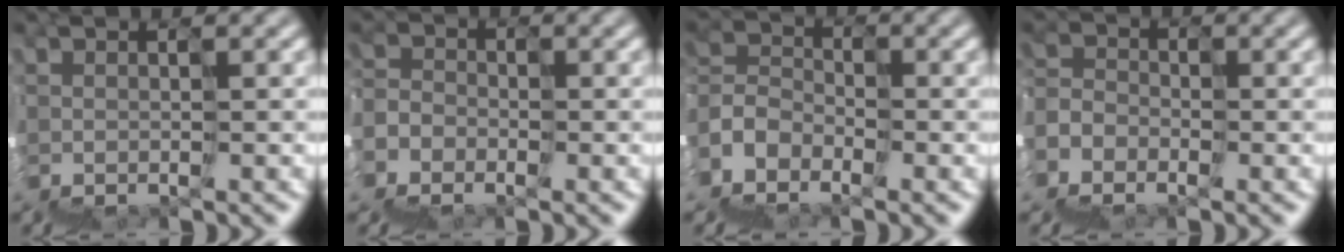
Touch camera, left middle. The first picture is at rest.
{"total": 6.3, "force": [-5.3, 3.0, -1.7], "torque": [0.036, -0.013, -0.083]}
{"total": 4.9, "force": [-4.2, 1.2, -2.1], "torque": [0.043, 0.005, -0.086]}
{"total": 6.3, "force": [-5.5, 2.3, -1.9], "torque": [0.035, -0.007, -0.085]}